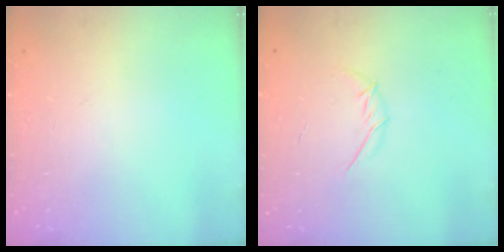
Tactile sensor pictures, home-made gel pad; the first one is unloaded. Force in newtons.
{"total": 5.7, "press": 5.7, "slide": 0.9}